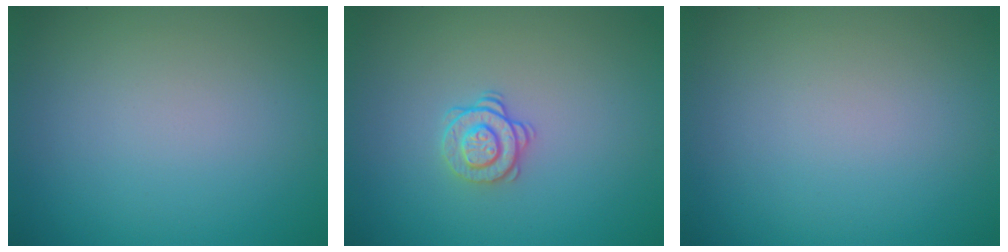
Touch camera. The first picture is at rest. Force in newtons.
{"total": 1.7, "press": 1.3, "slide": 1.1}
{"total": 0.0}